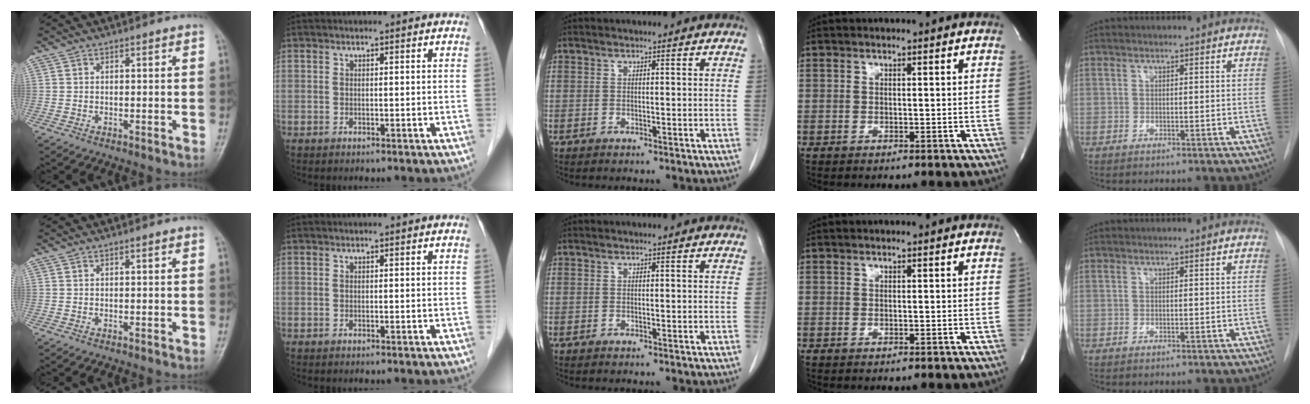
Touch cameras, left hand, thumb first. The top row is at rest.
{}